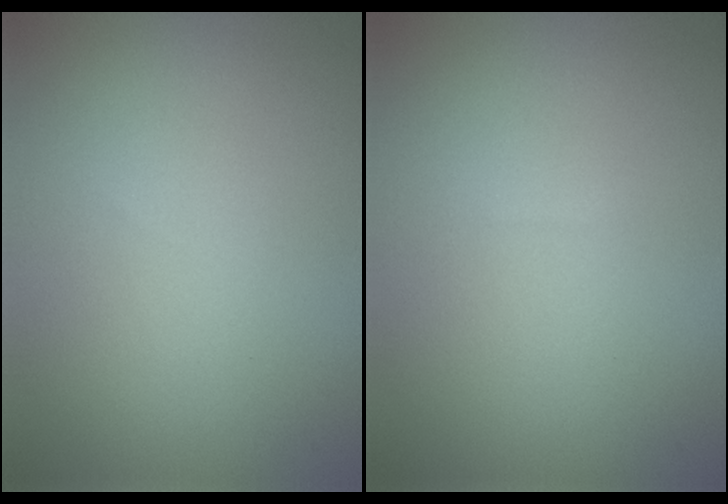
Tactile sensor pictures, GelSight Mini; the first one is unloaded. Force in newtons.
{"total": 0.0}